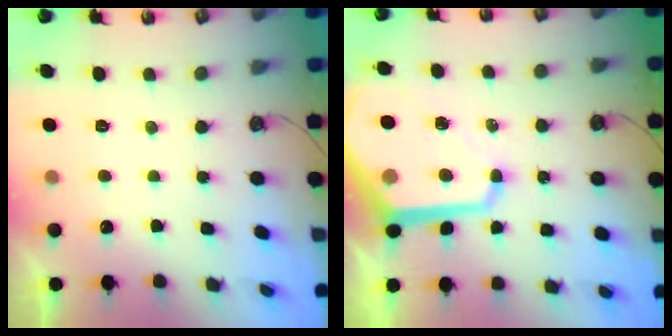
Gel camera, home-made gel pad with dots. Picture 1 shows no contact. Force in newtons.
{"total": 16.1, "press": 16.1, "slide": 1.4}